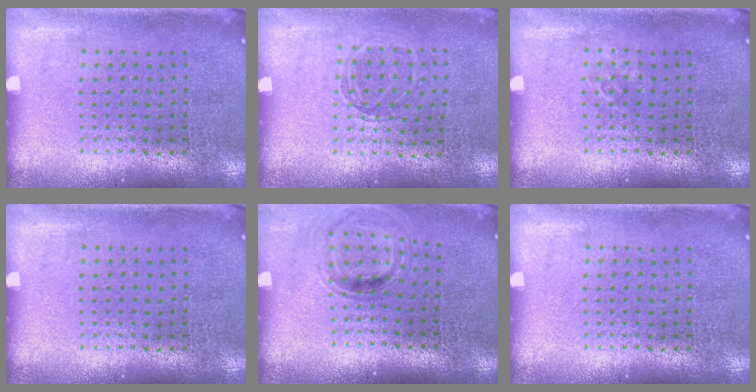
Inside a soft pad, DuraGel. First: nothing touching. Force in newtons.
{"total": 0.9, "press": 0.8, "slide": 0.2}
{"total": 0.6, "press": 0.6, "slide": 0.1}
{"total": 0.0}
{"total": 0.9, "press": 0.8, "slide": 0.2}
{"total": 0.0}